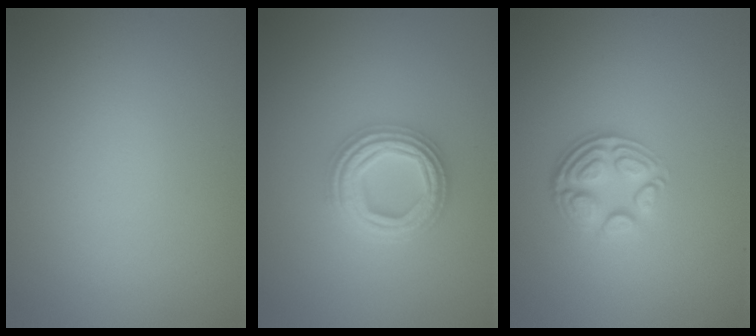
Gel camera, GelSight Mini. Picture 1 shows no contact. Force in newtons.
{"total": 4.7, "press": 4.6, "slide": 0.8}
{"total": 4.0, "press": 2.7, "slide": 2.9}